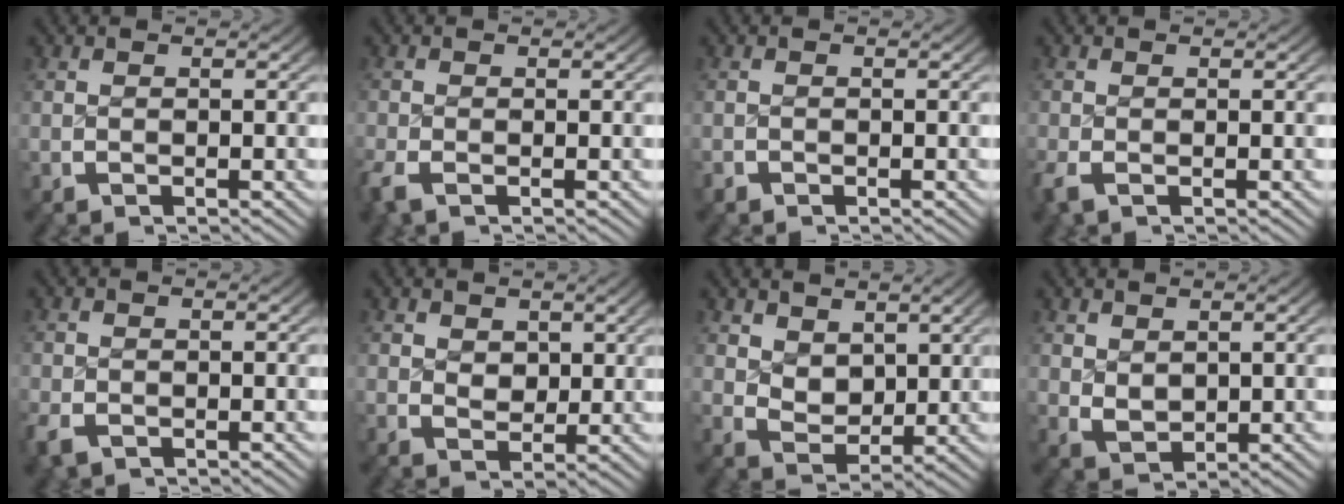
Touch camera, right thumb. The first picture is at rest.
{"total": 1.6, "force": [-1.1, 0.8, 0.8], "torque": [-0.025, -0.008, -0.020]}
{"total": 0.7, "force": [-0.7, 0.3, -0.1], "torque": [0.001, -0.006, -0.013]}
{"total": 1.3, "force": [-0.8, 0.7, 0.8], "torque": [-0.025, -0.009, -0.013]}
{"total": 1.8, "force": [-1.2, 1.1, 0.6], "torque": [-0.016, -0.009, -0.020]}
{"total": 2.3, "force": [1.3, 1.6, 1.1], "torque": [-0.015, -0.021, 0.035]}
{"total": 3.3, "force": [1.4, 2.2, 2.0], "torque": [-0.037, -0.018, 0.034]}
{"total": 2.4, "force": [0.7, 1.8, 1.5], "torque": [-0.027, -0.015, 0.029]}